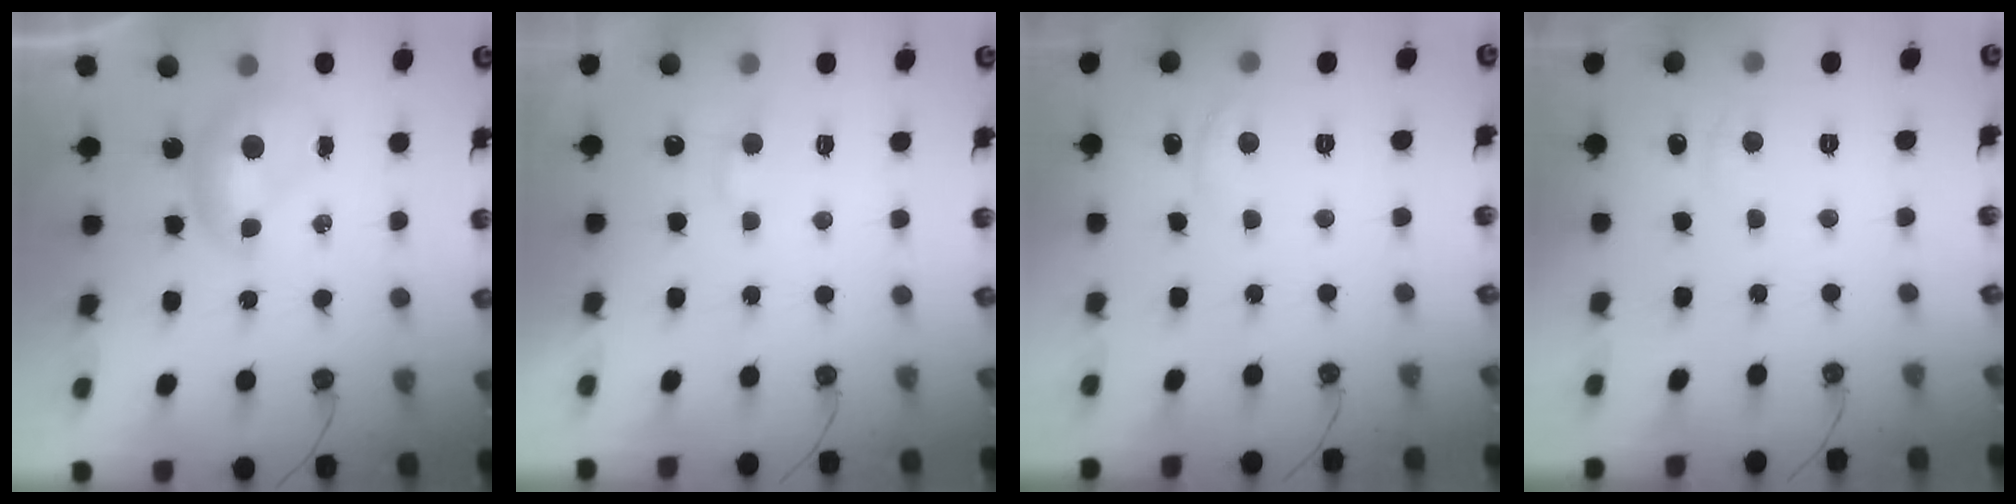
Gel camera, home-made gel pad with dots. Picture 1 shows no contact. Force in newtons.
{"total": 2.3, "press": 2.3, "slide": 0.4}
{"total": 2.4, "press": 2.3, "slide": 0.8}
{"total": 0.8, "press": 0.3, "slide": 0.8}